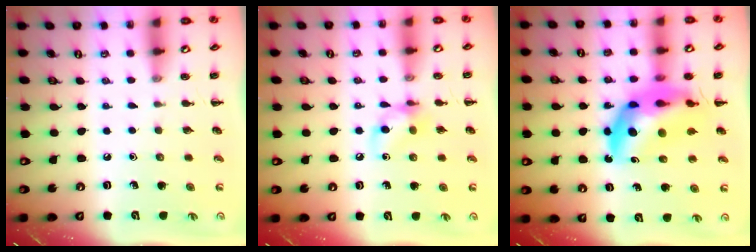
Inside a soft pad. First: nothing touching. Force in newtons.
{"total": 9.1, "press": 9.1, "slide": 0.7}
{"total": 17.0, "press": 16.4, "slide": 4.7}